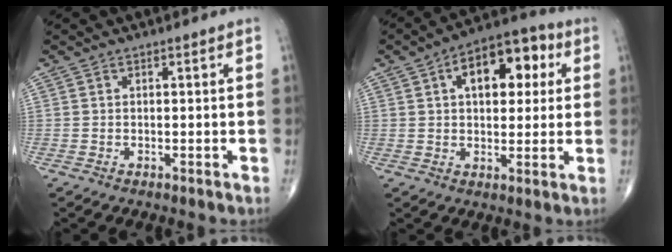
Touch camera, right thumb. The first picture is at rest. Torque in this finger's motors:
{"motor_torque": [0.54, 2.96, 0.94, 0.27, 0.28]}